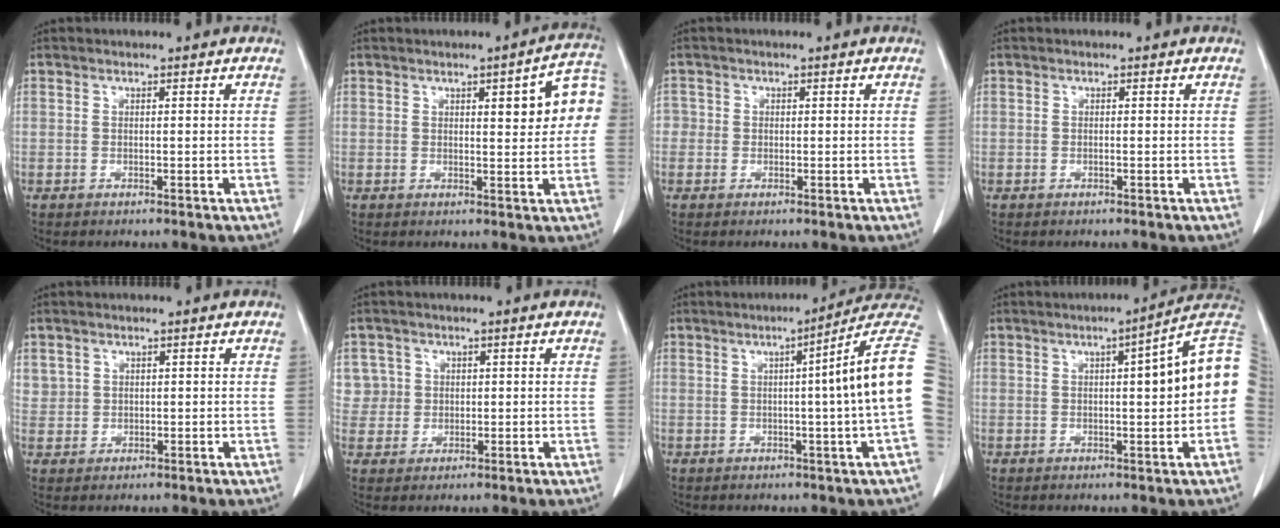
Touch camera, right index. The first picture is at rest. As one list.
[{"total": 8.0, "force": [1.7, 1.8, 7.6], "torque": [-0.093, 0.019, 0.017]}, {"total": 1.6, "force": [0.0, 1.6, 0.3], "torque": [0.007, 0.004, -0.003]}, {"total": 0.0}, {"total": 2.6, "force": [1.3, 2.2, 0.3], "torque": [0.008, 0.005, 0.024]}, {"total": 4.3, "force": [1.3, 4.1, -0.3], "torque": [0.025, 0.008, 0.026]}, {"total": 11.9, "force": [1.4, -2.0, 11.7], "torque": [-0.135, 0.017, 0.007]}, {"total": 10.6, "force": [1.1, 0.7, 10.5], "torque": [-0.135, 0.026, 0.006]}]